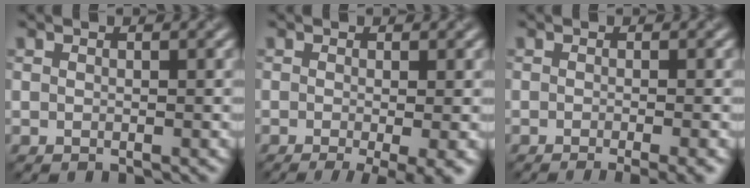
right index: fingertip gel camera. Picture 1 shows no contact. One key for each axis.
{"total": 5.4, "fx": -2.0, "fy": 1.4, "fz": 4.8, "tx": -0.060, "ty": -0.015, "tz": -0.021}
{"total": 4.0, "fx": -1.9, "fy": 1.3, "fz": 3.4, "tx": -0.021, "ty": 0.000, "tz": -0.025}